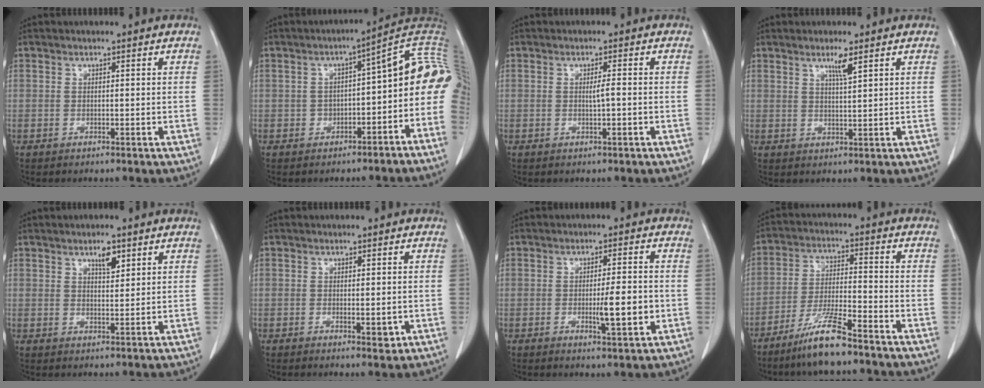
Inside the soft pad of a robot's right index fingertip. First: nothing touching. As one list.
[{"total": 11.5, "force": [-2.0, 5.1, 10.1], "torque": [-0.126, 0.051, -0.025]}, {"total": 1.6, "force": [-0.2, -0.1, 1.6], "torque": [-0.027, 0.002, -0.004]}, {"total": 2.9, "force": [1.8, -0.2, 2.3], "torque": [-0.045, -0.005, 0.034]}, {"total": 3.1, "force": [1.9, 1.0, 2.2], "torque": [-0.038, -0.003, 0.033]}, {"total": 2.2, "force": [-0.5, 0.7, 2.0], "torque": [-0.027, -0.005, -0.002]}, {"total": 5.8, "force": [-1.2, 0.6, 5.7], "torque": [-0.088, -0.006, -0.015]}, {"total": 8.8, "force": [-6.6, 0.3, 5.7], "torque": [-0.115, -0.022, -0.128]}]